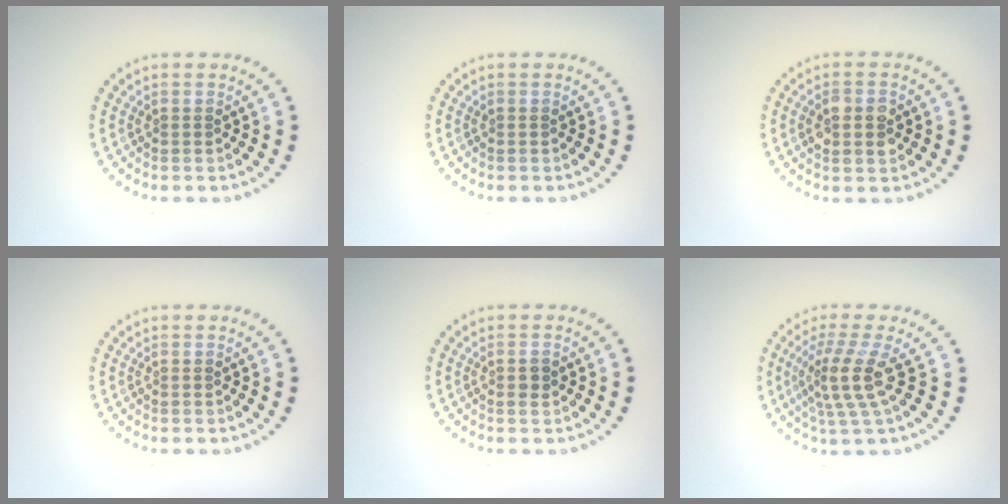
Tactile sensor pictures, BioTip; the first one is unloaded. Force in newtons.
{"total": 0.0}
{"total": 2.7, "press": 2.7, "slide": 0.3}
{"total": 0.0}
{"total": 1.1, "press": 1.1, "slide": 0.2}
{"total": 3.9, "press": 3.0, "slide": 2.5}